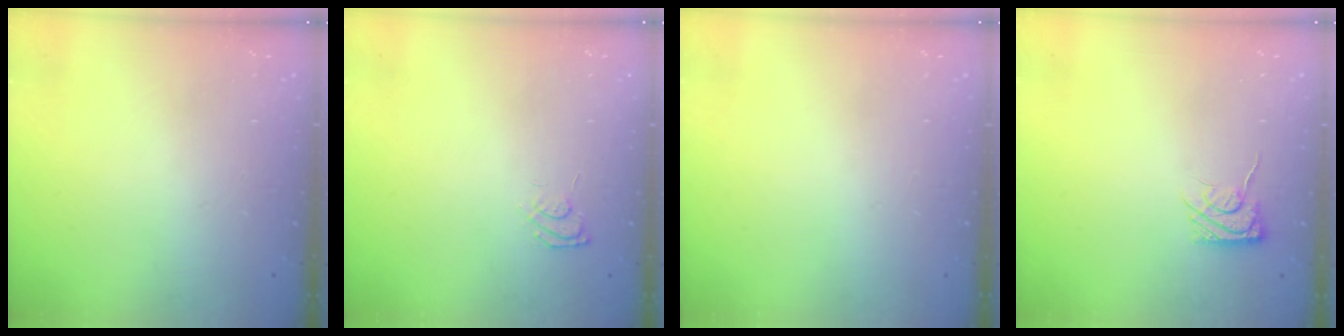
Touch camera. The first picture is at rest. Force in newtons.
{"total": 6.1, "press": 5.9, "slide": 1.4}
{"total": 0.0}
{"total": 6.1, "press": 5.9, "slide": 1.6}